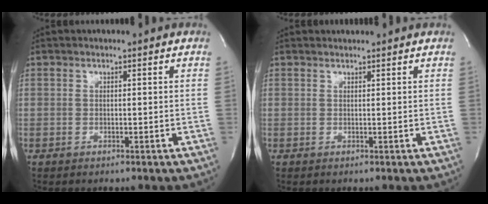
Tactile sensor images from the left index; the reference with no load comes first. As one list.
[{"total": 1.0, "force": [1.0, 0.0, -0.1], "torque": [-0.006, 0.008, 0.020]}]